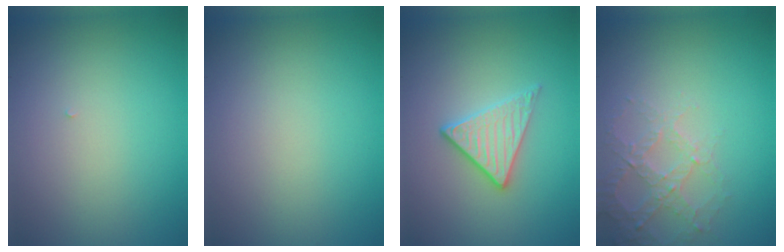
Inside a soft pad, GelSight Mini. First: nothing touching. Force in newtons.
{"total": 0.0}
{"total": 2.7, "press": 2.4, "slide": 1.2}
{"total": 2.8, "press": 2.7, "slide": 0.8}